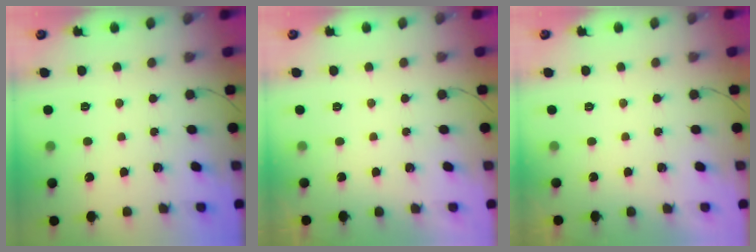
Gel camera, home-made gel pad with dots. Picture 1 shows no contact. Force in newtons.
{"total": 0.0}
{"total": 0.0}